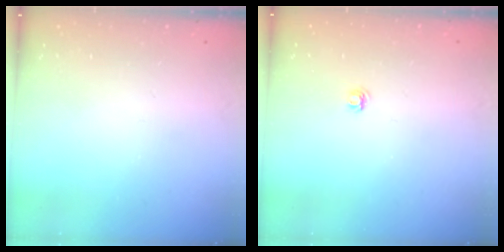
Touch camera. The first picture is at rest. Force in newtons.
{"total": 4.1, "press": 4.1, "slide": 0.5}